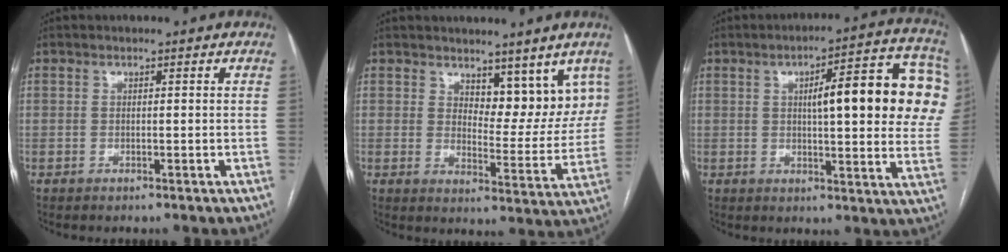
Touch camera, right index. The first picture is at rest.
{"total": 8.9, "force": [6.6, 4.3, 4.2], "torque": [-0.037, -0.012, 0.096]}
{"total": 19.5, "force": [4.1, 4.0, 18.7], "torque": [-0.202, 0.038, 0.051]}